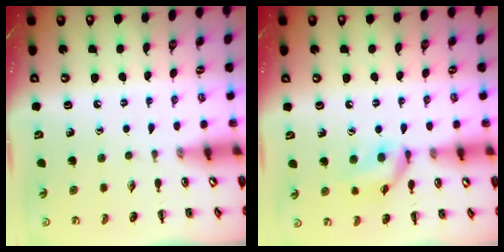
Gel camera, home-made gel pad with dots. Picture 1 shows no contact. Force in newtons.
{"total": 11.1, "press": 10.9, "slide": 1.6}